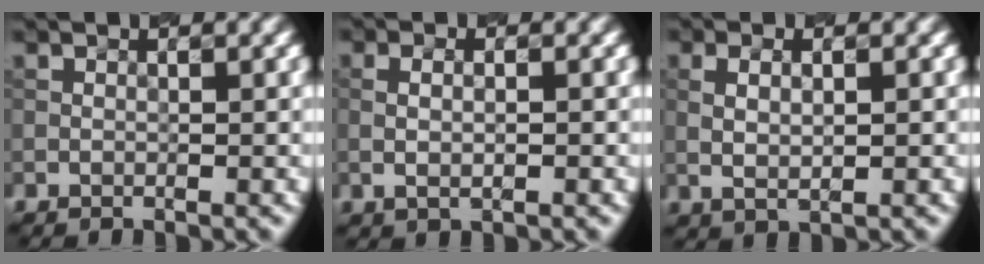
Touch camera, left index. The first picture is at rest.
{"total": 1.7, "force": [-0.1, 0.7, 1.6], "torque": [-0.033, -0.002, -0.003]}
{"total": 2.2, "force": [0.3, 0.8, 2.0], "torque": [-0.045, 0.001, 0.008]}